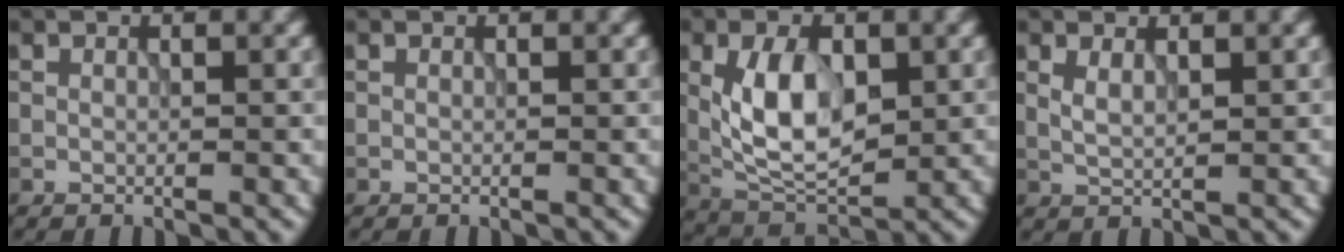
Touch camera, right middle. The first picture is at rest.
{"total": 0.0}
{"total": 6.4, "force": [0.3, 3.5, 5.4], "torque": [-0.107, -0.001, 0.007]}
{"total": 1.4, "force": [0.6, 0.5, 1.1], "torque": [-0.029, -0.003, 0.013]}